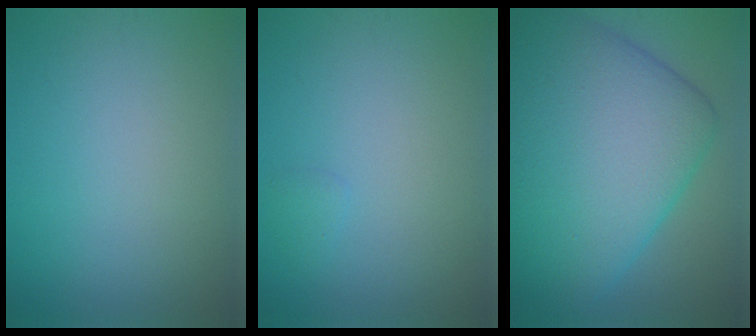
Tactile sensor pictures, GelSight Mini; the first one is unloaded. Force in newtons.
{"total": 0.6, "press": 0.6, "slide": 0.1}
{"total": 15.2, "press": 15.2, "slide": 0.1}